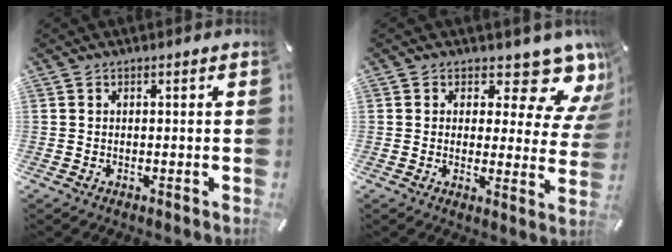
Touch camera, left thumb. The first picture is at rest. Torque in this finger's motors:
{"motor_torque": [0.66, -0.35, 0.22, -0.08, -0.01]}